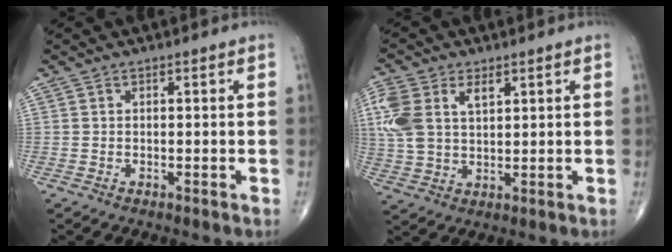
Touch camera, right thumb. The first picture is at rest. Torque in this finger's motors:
{"motor_torque": [0.12, 0.21, 0.93, 0.51, 0.10]}